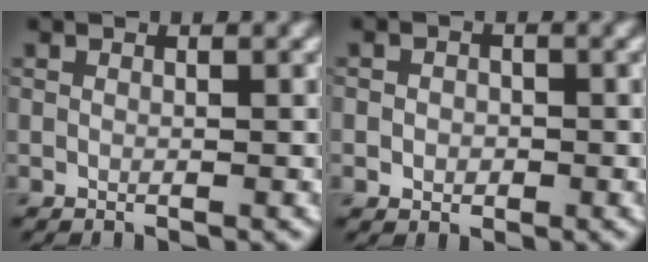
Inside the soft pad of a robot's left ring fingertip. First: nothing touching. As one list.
[{"total": 1.7, "force": [-0.2, 1.5, 0.8], "torque": [-0.003, -0.002, -0.008]}]